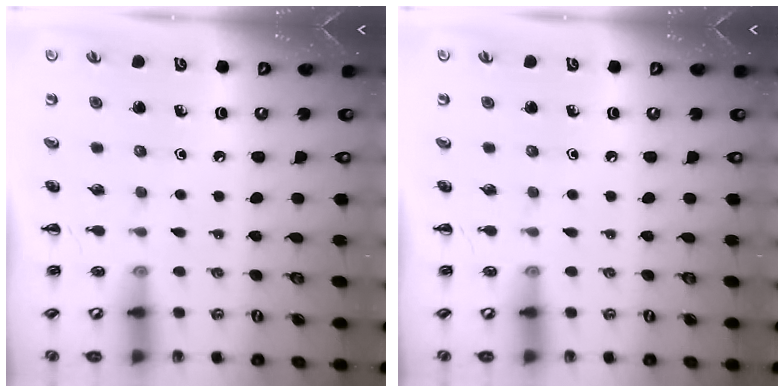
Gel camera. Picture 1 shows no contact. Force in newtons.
{"total": 0.0}